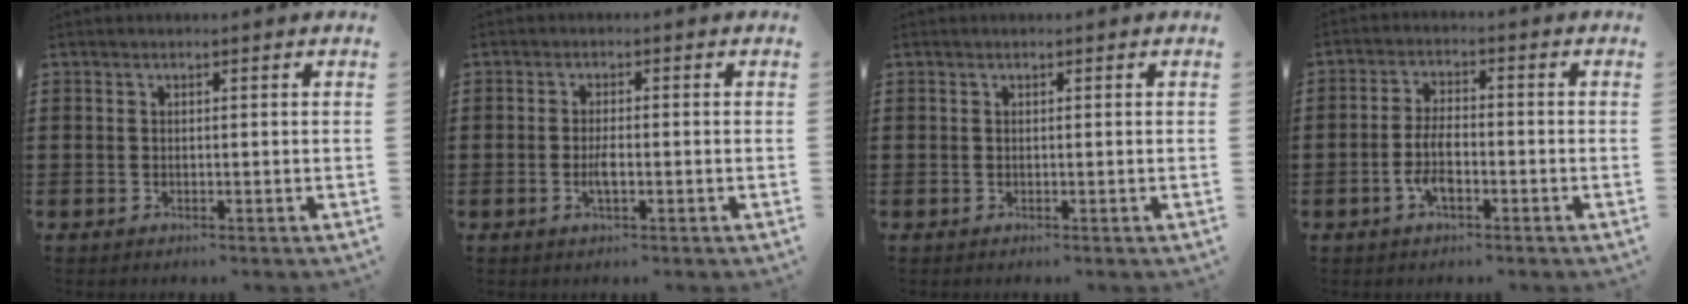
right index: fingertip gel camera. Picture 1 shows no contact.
{"total": 2.5, "force": [-0.7, 0.7, 2.3], "torque": [-0.049, -0.001, -0.014]}
{"total": 0.0}
{"total": 5.2, "force": [-1.9, 1.9, 4.5], "torque": [-0.105, -0.005, -0.042]}